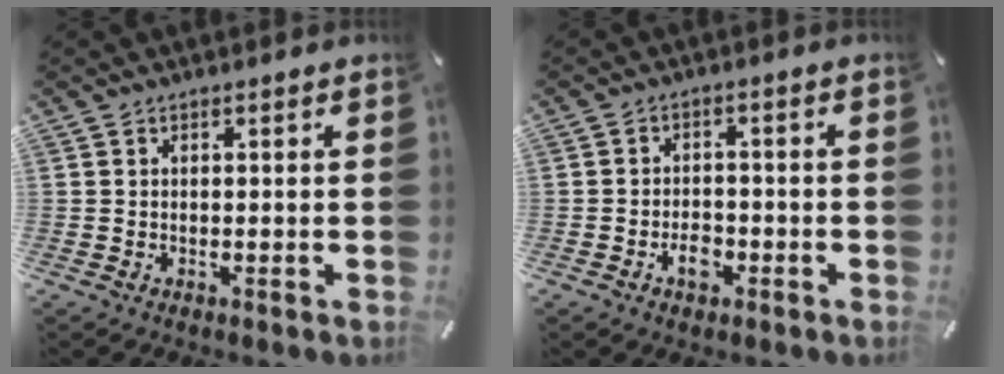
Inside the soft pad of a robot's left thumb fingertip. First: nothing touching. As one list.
[{"total": 4.4, "force": [-2.1, 2.9, 2.5], "torque": [-0.048, 0.007, -0.037]}]